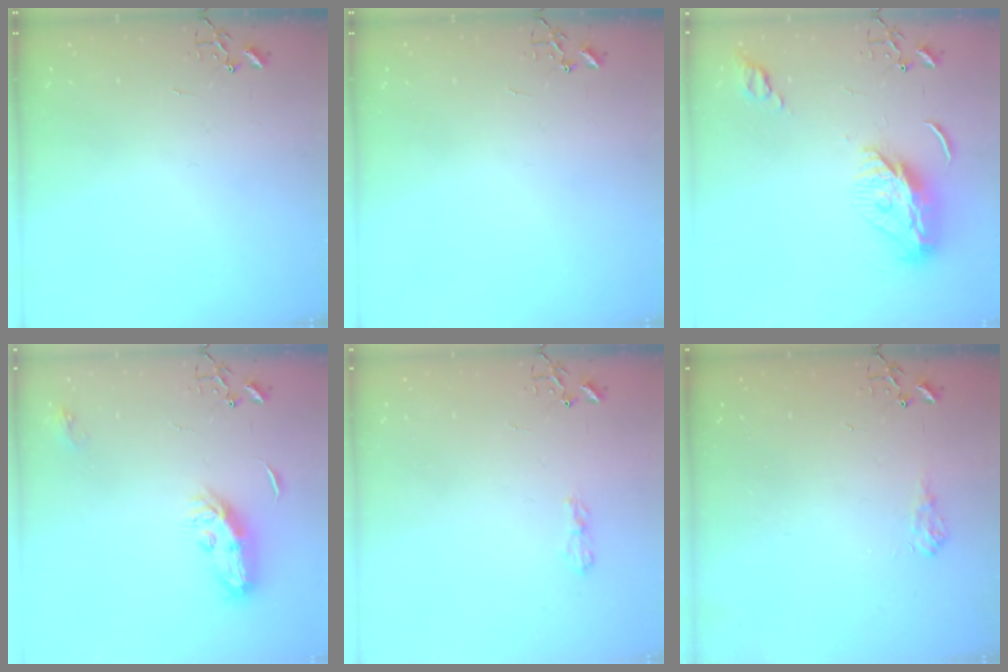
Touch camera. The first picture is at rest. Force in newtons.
{"total": 0.0}
{"total": 10.9, "press": 10.9, "slide": 0.9}
{"total": 8.7, "press": 8.7, "slide": 0.4}
{"total": 5.4, "press": 5.4, "slide": 0.7}
{"total": 6.2, "press": 6.2, "slide": 0.9}